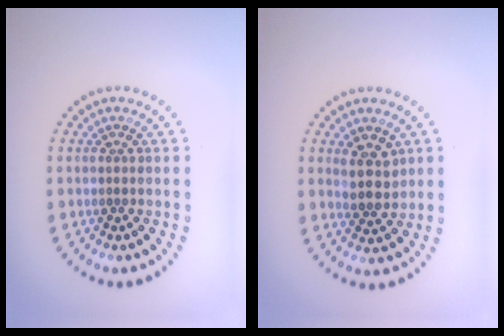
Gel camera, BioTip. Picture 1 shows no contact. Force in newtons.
{"total": 2.8, "press": 2.7, "slide": 0.8}